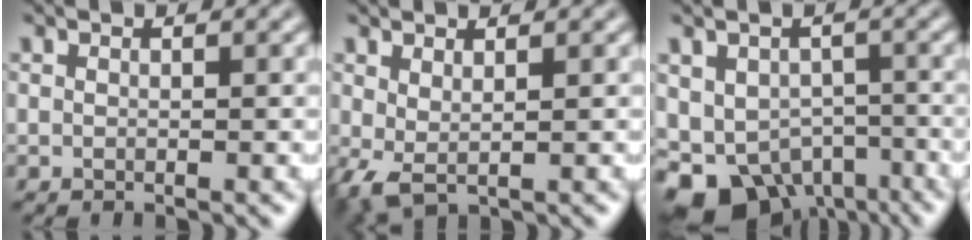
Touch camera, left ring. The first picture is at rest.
{"total": 2.1, "force": [0.5, 0.9, 1.8], "torque": [-0.047, -0.004, 0.010]}
{"total": 8.3, "force": [-4.1, 5.8, 4.4], "torque": [-0.067, -0.021, -0.063]}